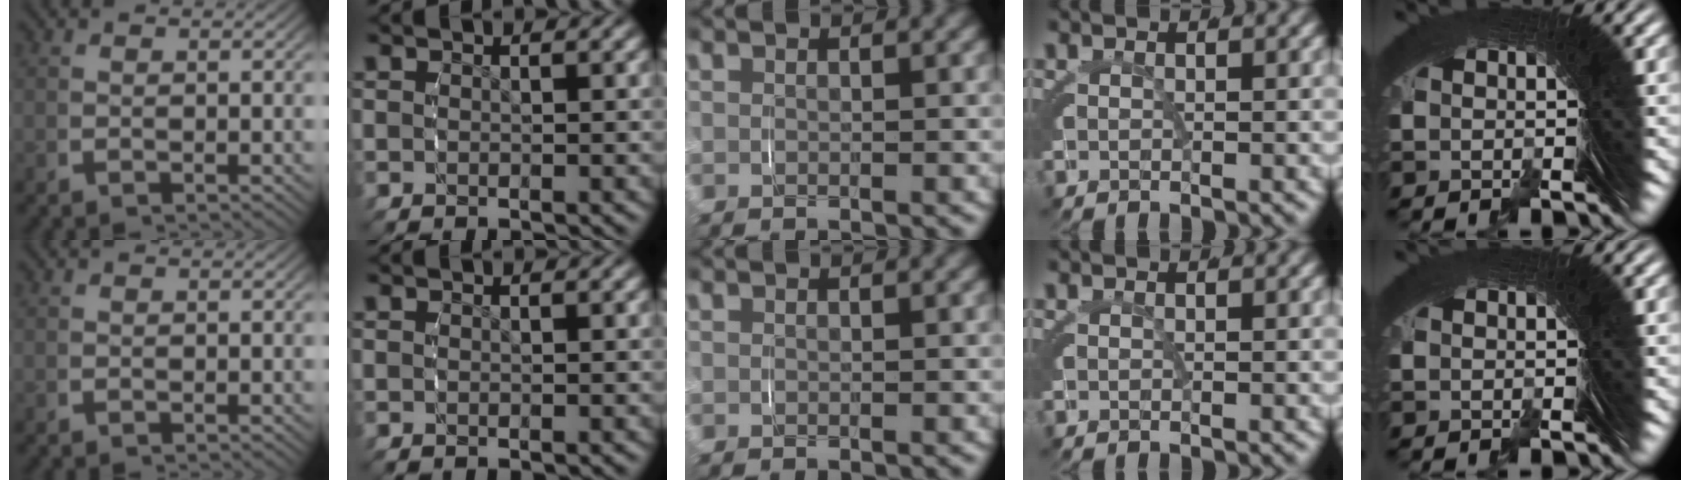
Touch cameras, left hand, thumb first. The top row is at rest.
{}